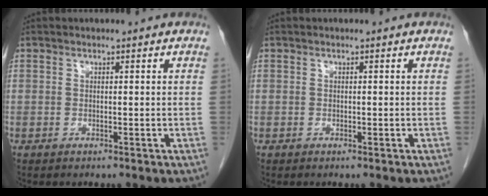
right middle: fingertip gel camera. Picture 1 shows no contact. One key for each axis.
{"total": 0.0}